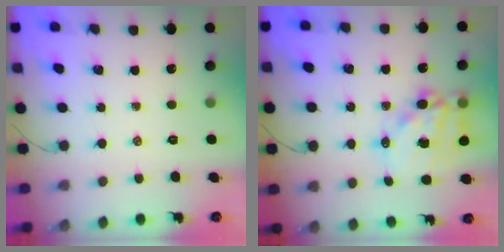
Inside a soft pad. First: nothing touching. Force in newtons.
{"total": 15.1, "press": 14.6, "slide": 3.7}